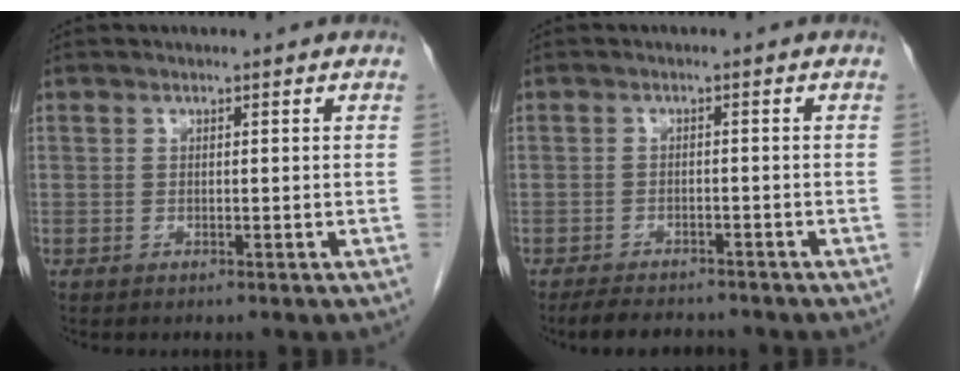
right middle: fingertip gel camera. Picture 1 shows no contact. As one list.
[{"total": 5.8, "force": [-5.2, 1.7, 2.0], "torque": [-0.030, -0.008, -0.079]}]